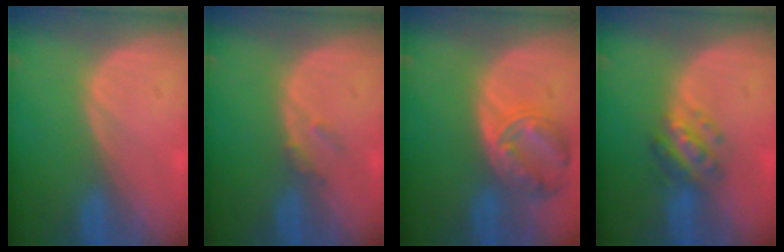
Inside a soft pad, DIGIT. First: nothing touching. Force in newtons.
{"total": 1.6, "press": 1.6, "slide": 0.2}
{"total": 8.2, "press": 7.2, "slide": 4.0}
{"total": 5.4, "press": 5.0, "slide": 1.9}